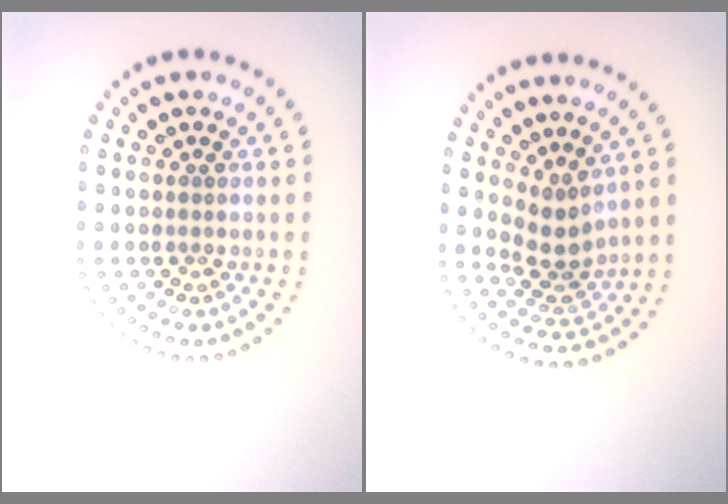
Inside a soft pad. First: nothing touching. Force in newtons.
{"total": 2.8, "press": 2.3, "slide": 1.6}